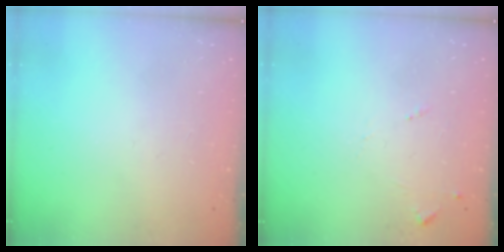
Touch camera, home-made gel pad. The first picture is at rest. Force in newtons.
{"total": 6.7, "press": 6.6, "slide": 0.6}